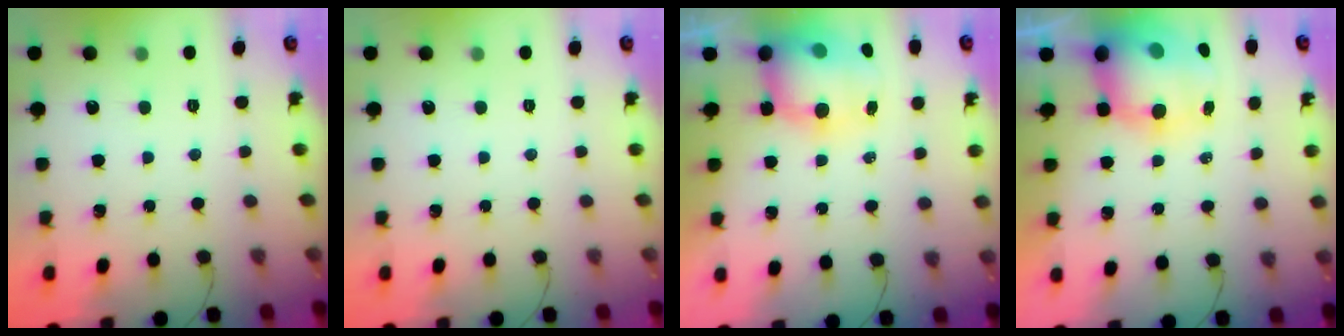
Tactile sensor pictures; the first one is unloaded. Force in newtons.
{"total": 0.0}
{"total": 10.4, "press": 10.2, "slide": 2.1}
{"total": 12.4, "press": 12.0, "slide": 3.2}